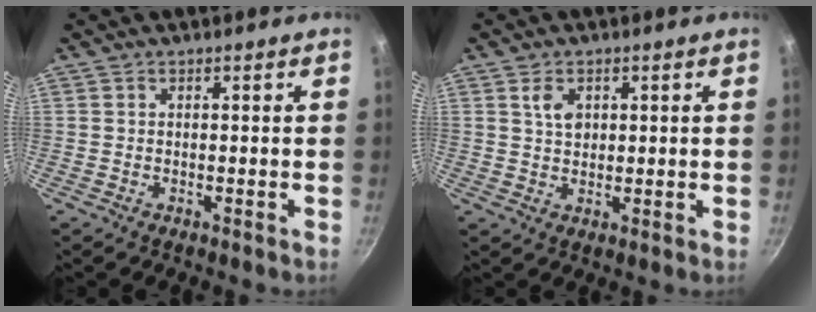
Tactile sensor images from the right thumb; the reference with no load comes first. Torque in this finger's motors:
{"motor_torque": [0.37, 0.72, 0.52, -0.08, 0.08]}